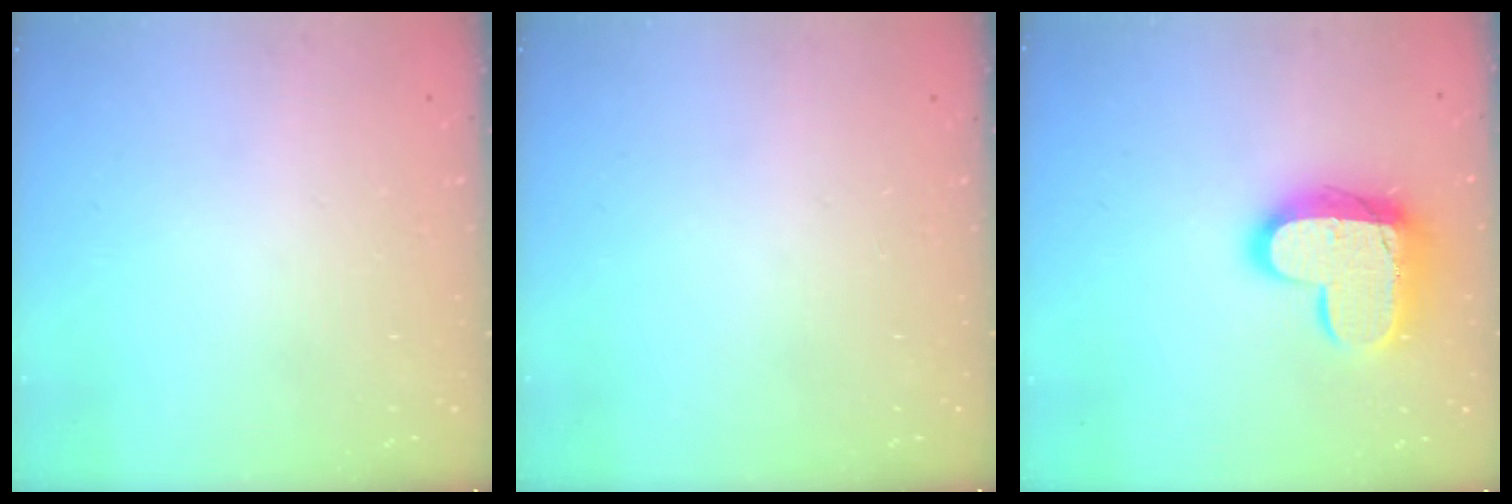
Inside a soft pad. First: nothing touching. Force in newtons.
{"total": 0.0}
{"total": 16.7, "press": 16.6, "slide": 1.3}